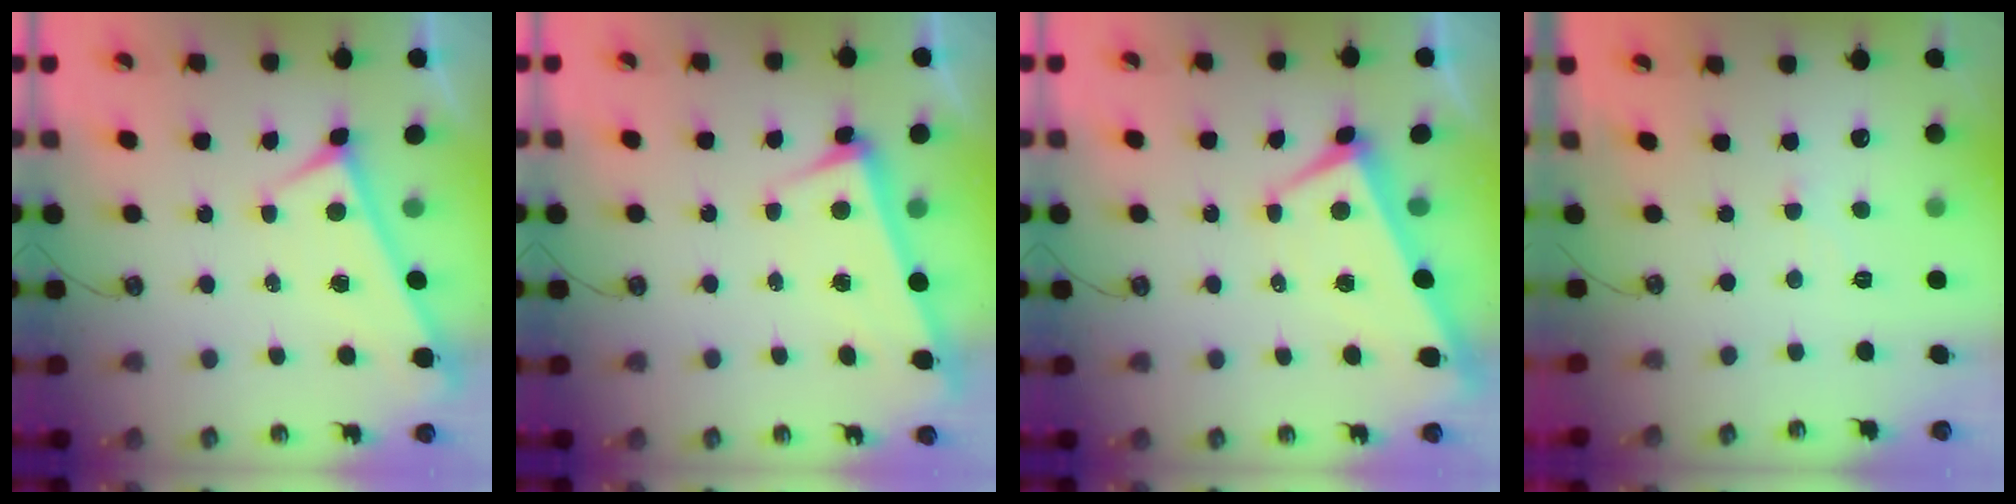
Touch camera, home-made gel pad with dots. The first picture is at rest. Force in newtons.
{"total": 3.4, "press": 3.2, "slide": 1.1}
{"total": 1.0, "press": 0.1, "slide": 1.0}
{"total": 1.5, "press": 1.4, "slide": 0.5}